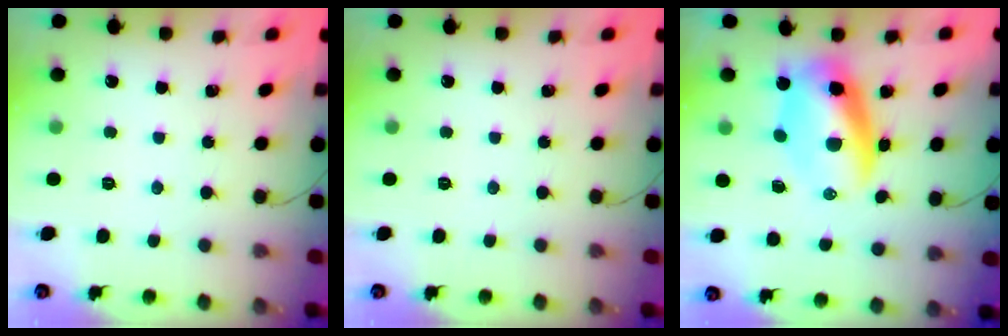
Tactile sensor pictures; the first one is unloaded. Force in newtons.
{"total": 0.0}
{"total": 9.4, "press": 9.1, "slide": 2.4}